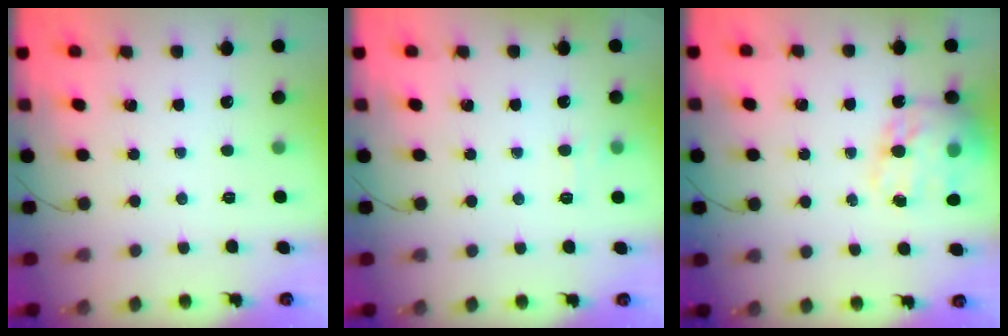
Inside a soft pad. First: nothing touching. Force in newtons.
{"total": 6.5, "press": 6.3, "slide": 1.5}
{"total": 17.9, "press": 17.2, "slide": 5.0}